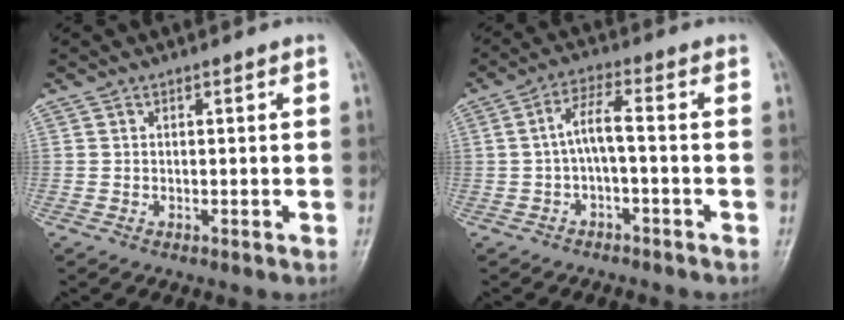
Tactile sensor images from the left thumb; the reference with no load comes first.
{"total": 5.0, "force": [-0.9, 1.1, 4.8], "torque": [-0.098, 0.033, -0.021]}